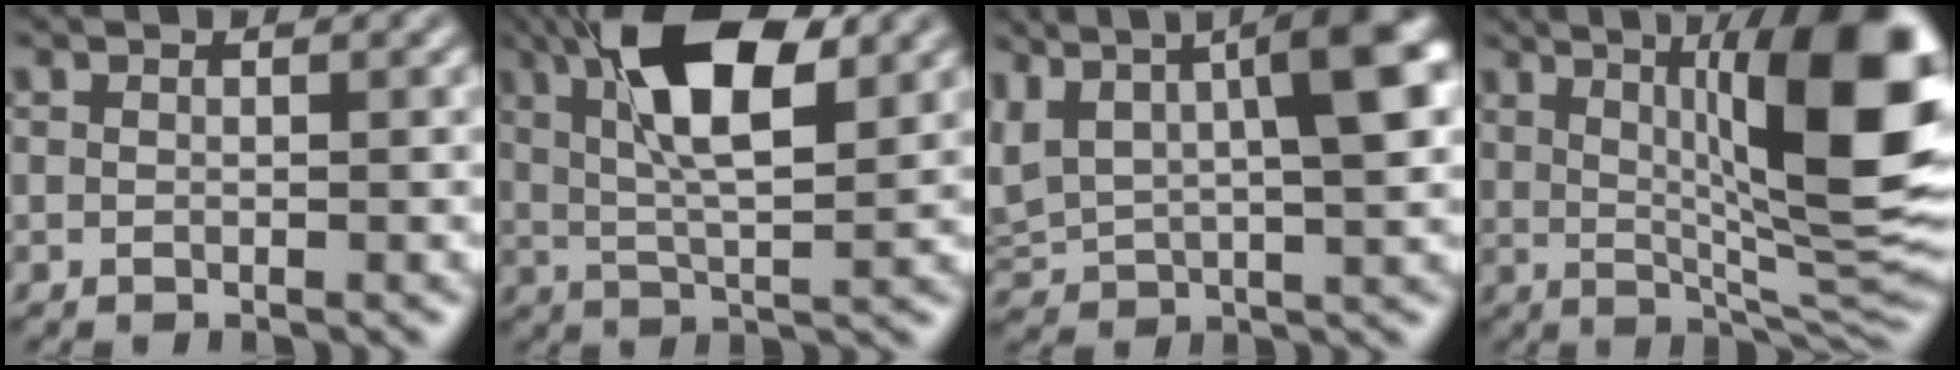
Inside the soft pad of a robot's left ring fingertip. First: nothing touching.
{"total": 10.1, "force": [4.0, 3.3, 8.6], "torque": [-0.149, 0.016, 0.062]}
{"total": 8.8, "force": [2.5, 3.5, 7.6], "torque": [-0.142, 0.014, 0.048]}
{"total": 12.9, "force": [3.1, 3.2, 12.1], "torque": [-0.165, 0.002, 0.051]}